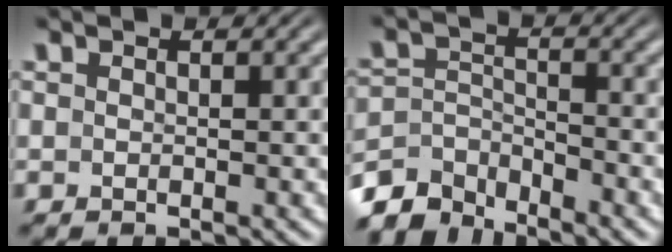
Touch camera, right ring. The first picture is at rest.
{"total": 5.3, "force": [-4.2, 2.6, 1.9], "torque": [-0.043, -0.026, -0.065]}